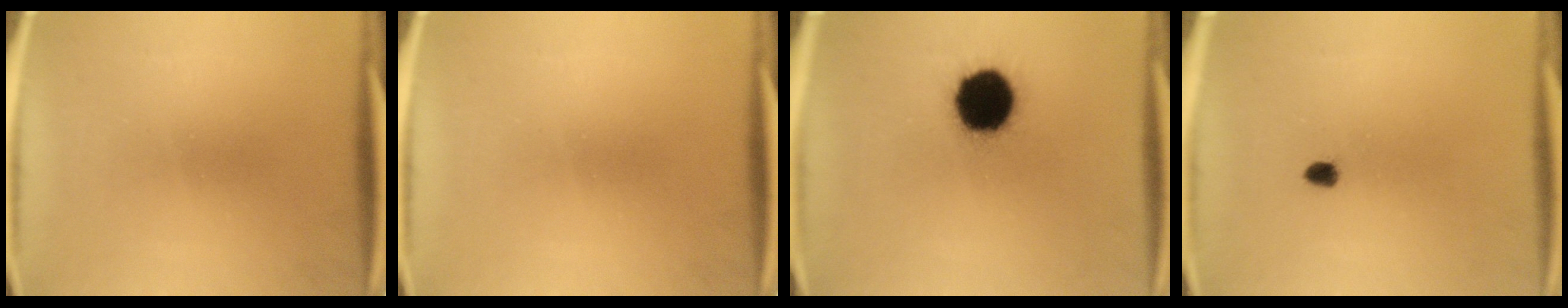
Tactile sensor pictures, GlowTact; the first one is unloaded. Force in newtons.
{"total": 0.0}
{"total": 18.2}
{"total": 1.5}